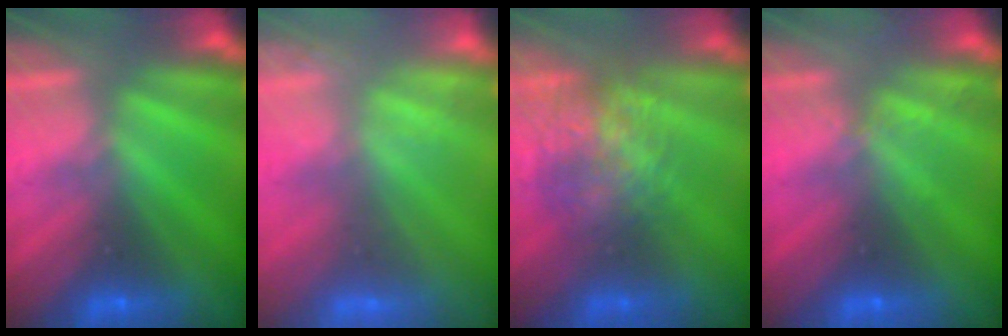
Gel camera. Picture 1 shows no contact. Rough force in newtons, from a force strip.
{"total": 2.0}
{"total": 7.7}
{"total": 2.0}